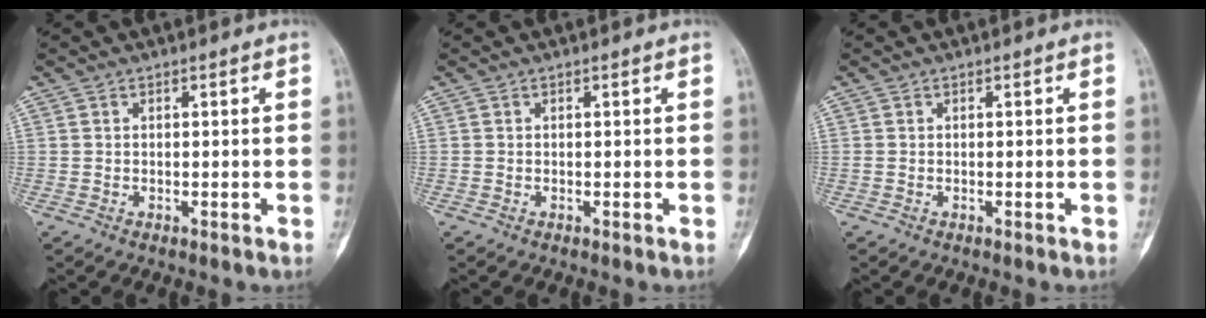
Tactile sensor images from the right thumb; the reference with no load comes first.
{"total": 0.0}
{"total": 0.0}